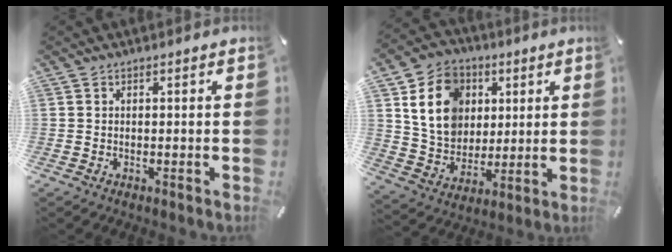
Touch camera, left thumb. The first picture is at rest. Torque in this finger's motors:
{"motor_torque": [0.55, 0.53, 1.49, -1.28, 0.40]}